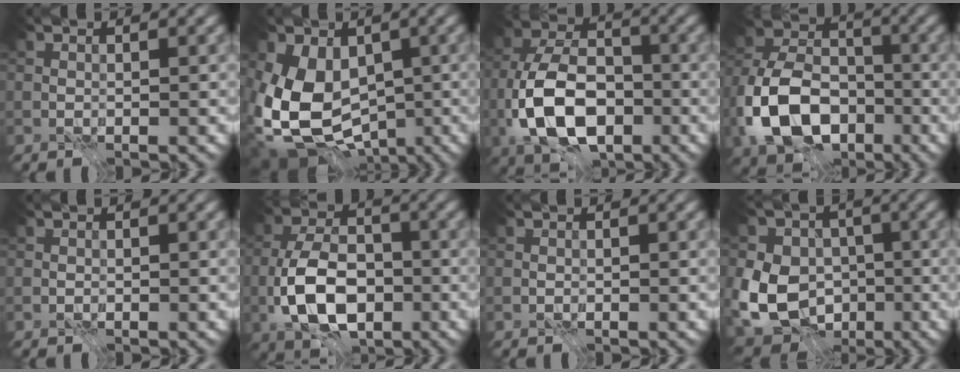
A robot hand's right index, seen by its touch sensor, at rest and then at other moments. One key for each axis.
{"total": 12.6, "fx": -2.4, "fy": 9.0, "fz": 8.4, "tx": -0.154, "ty": -0.023, "tz": -0.042}
{"total": 11.1, "fx": -3.9, "fy": 6.8, "fz": 7.9, "tx": -0.157, "ty": -0.009, "tz": -0.084}
{"total": 11.0, "fx": -4.5, "fy": 7.4, "fz": 6.8, "tx": -0.145, "ty": -0.007, "tz": -0.094}
{"total": 0.0}
{"total": 8.9, "fx": -3.0, "fy": 5.3, "fz": 6.4, "tx": -0.127, "ty": -0.003, "tz": -0.063}
{"total": 0.0}
{"total": 11.7, "fx": -2.0, "fy": 9.7, "fz": 6.2, "tx": -0.114, "ty": -0.001, "tz": -0.061}